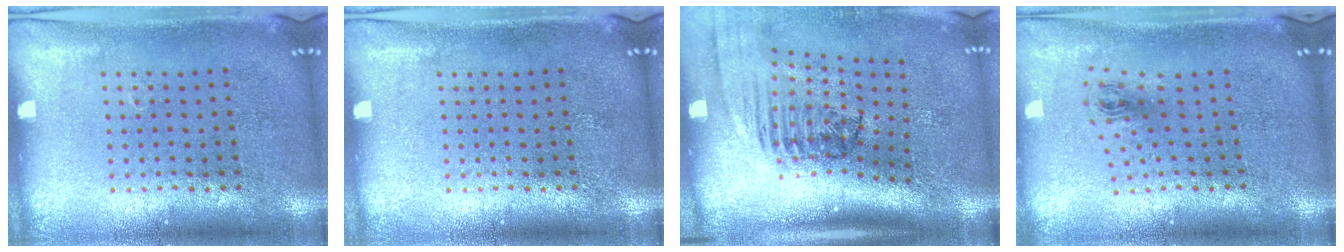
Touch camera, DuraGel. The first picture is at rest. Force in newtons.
{"total": 0.0}
{"total": 2.5, "press": 1.7, "slide": 1.8}
{"total": 0.9, "press": 0.4, "slide": 0.8}